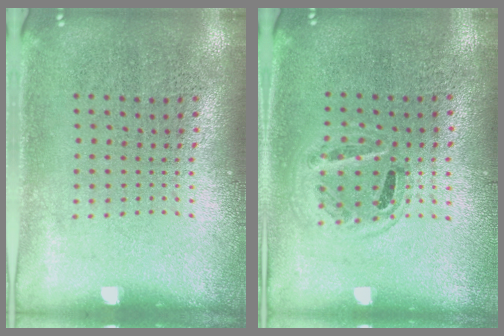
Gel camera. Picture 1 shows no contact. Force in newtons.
{"total": 0.9, "press": 0.8, "slide": 0.2}